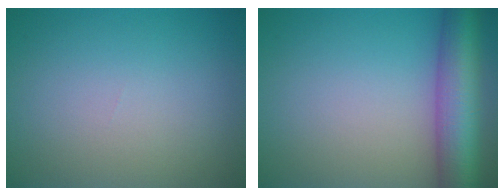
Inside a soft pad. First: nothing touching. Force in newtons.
{"total": 8.3, "press": 8.3, "slide": 0.4}